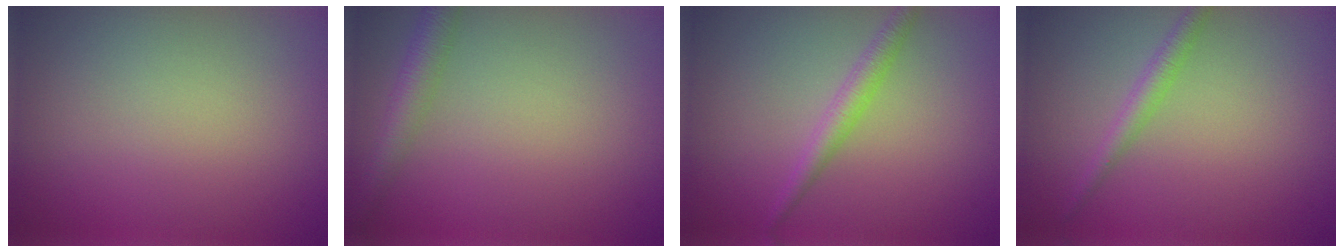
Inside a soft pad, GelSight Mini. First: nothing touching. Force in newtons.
{"total": 3.0, "press": 3.0, "slide": 0.1}
{"total": 2.2, "press": 2.1, "slide": 0.1}
{"total": 1.9, "press": 1.9, "slide": 0.0}